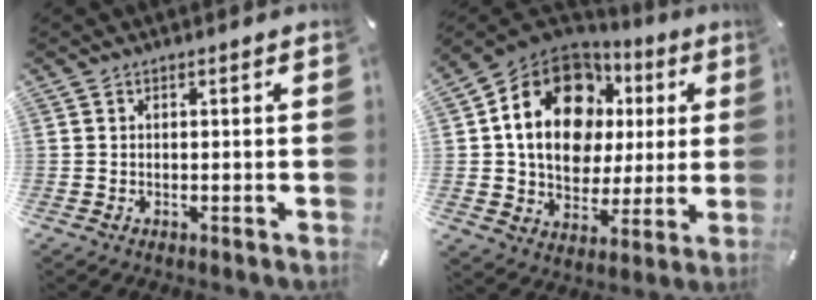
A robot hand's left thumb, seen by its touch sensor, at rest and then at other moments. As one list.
[{"total": 18.4, "force": [5.3, 14.0, 10.8], "torque": [-0.198, -0.025, 0.093]}]